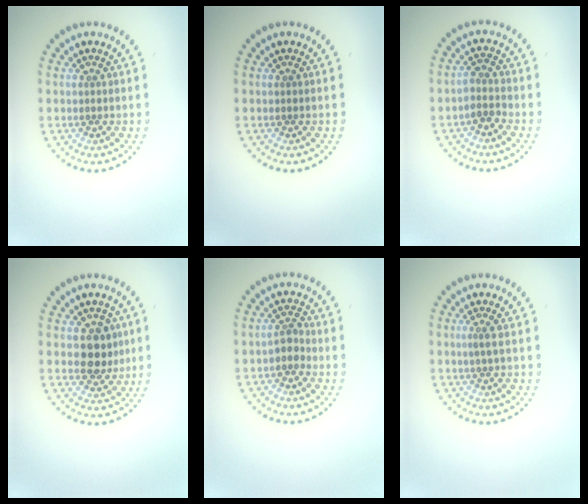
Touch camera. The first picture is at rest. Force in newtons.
{"total": 0.0}
{"total": 1.8, "press": 1.4, "slide": 1.0}
{"total": 3.4, "press": 3.3, "slide": 1.1}
{"total": 1.6, "press": 1.4, "slide": 0.9}
{"total": 0.8, "press": 0.3, "slide": 0.7}